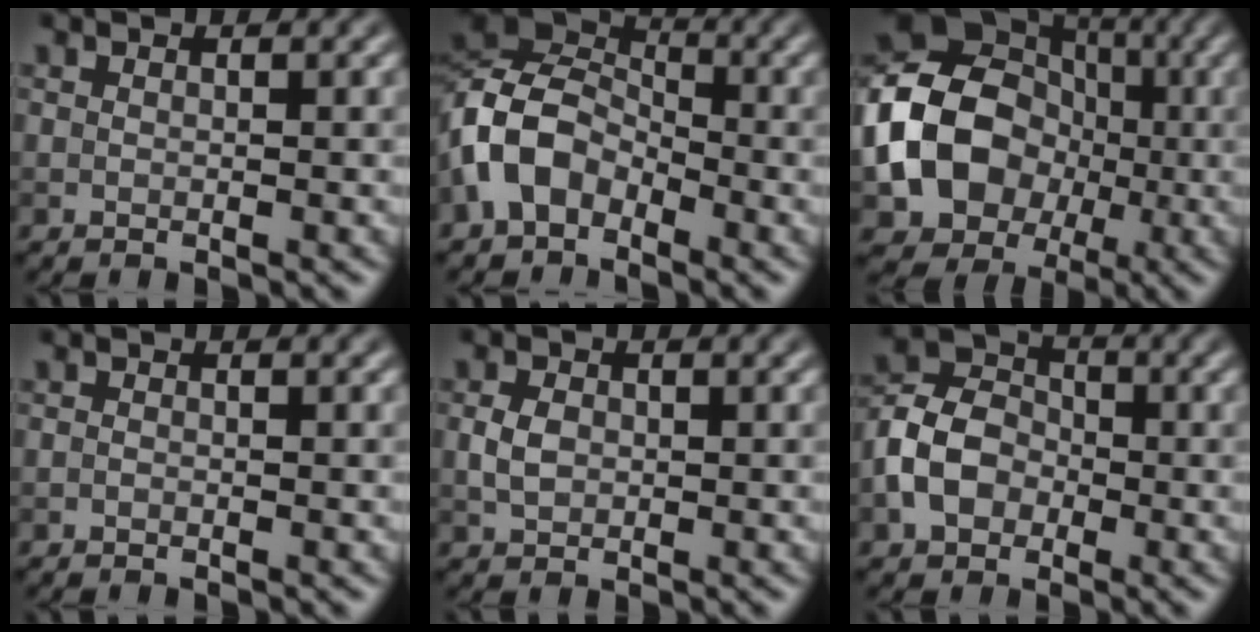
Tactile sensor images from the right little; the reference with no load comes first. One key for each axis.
{"total": 6.1, "fx": -2.6, "fy": 4.2, "fz": 3.5, "tx": -0.078, "ty": 0.010, "tz": -0.068}
{"total": 12.1, "fx": -1.6, "fy": 9.6, "fz": 7.1, "tx": -0.136, "ty": -0.002, "tz": -0.043}
{"total": 0.0}
{"total": 1.8, "fx": 0.1, "fy": 1.4, "fz": 1.2, "tx": -0.029, "ty": 0.003, "tz": 0.000}
{"total": 5.4, "fx": -1.5, "fy": 4.1, "fz": 3.1, "tx": -0.064, "ty": 0.012, "tz": -0.042}